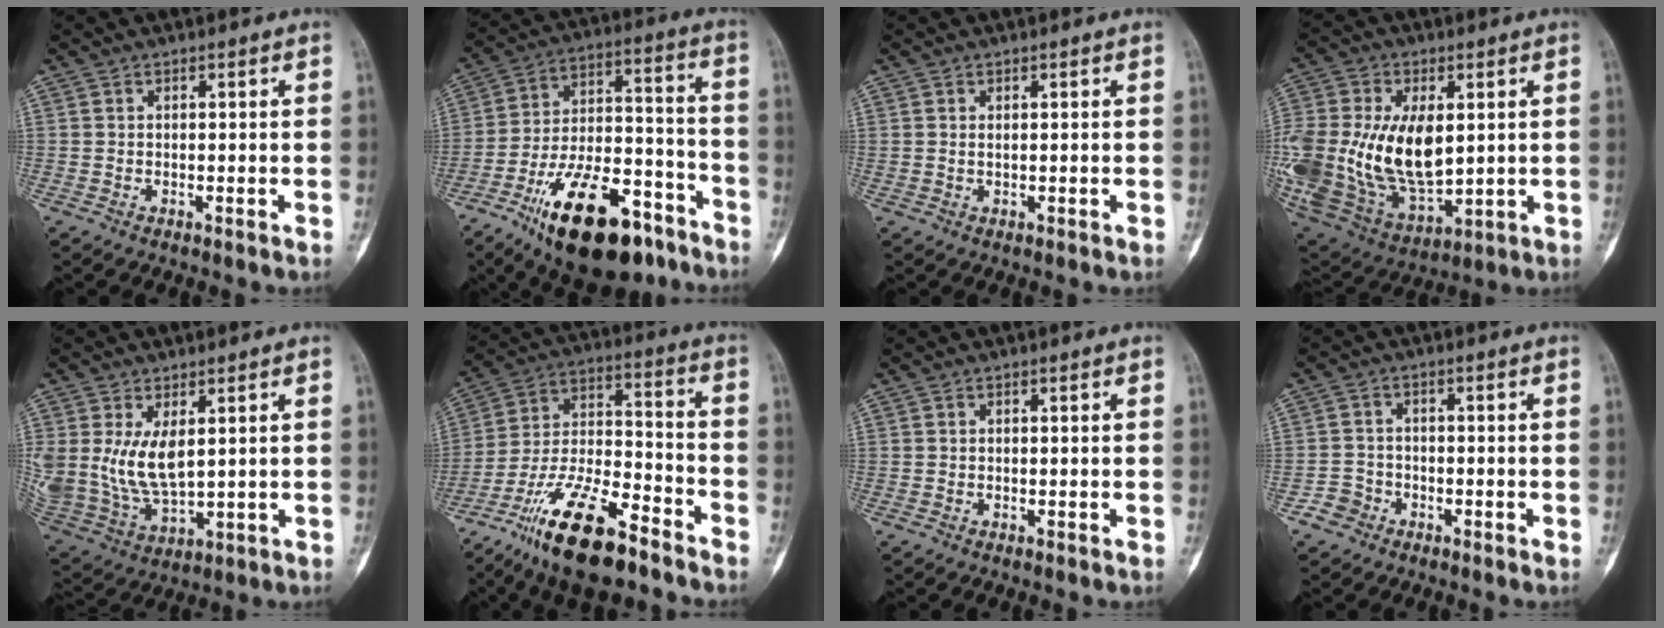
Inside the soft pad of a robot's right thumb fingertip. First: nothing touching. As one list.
[{"total": 24.0, "force": [-14.4, 10.2, 16.2], "torque": [-0.258, 0.081, -0.236]}, {"total": 0.6, "force": [0.3, 0.3, 0.4], "torque": [-0.010, 0.003, 0.007]}, {"total": 28.9, "force": [1.7, 17.4, 23.1], "torque": [-0.518, -0.008, 0.059]}, {"total": 12.6, "force": [3.0, 7.0, 10.1], "torque": [-0.200, -0.022, 0.082]}, {"total": 18.9, "force": [-12.9, 5.9, 12.5], "torque": [-0.239, 0.072, -0.231]}, {"total": 0.0}, {"total": 3.2, "force": [-1.9, 2.5, 0.2], "torque": [0.008, 0.016, -0.041]}]